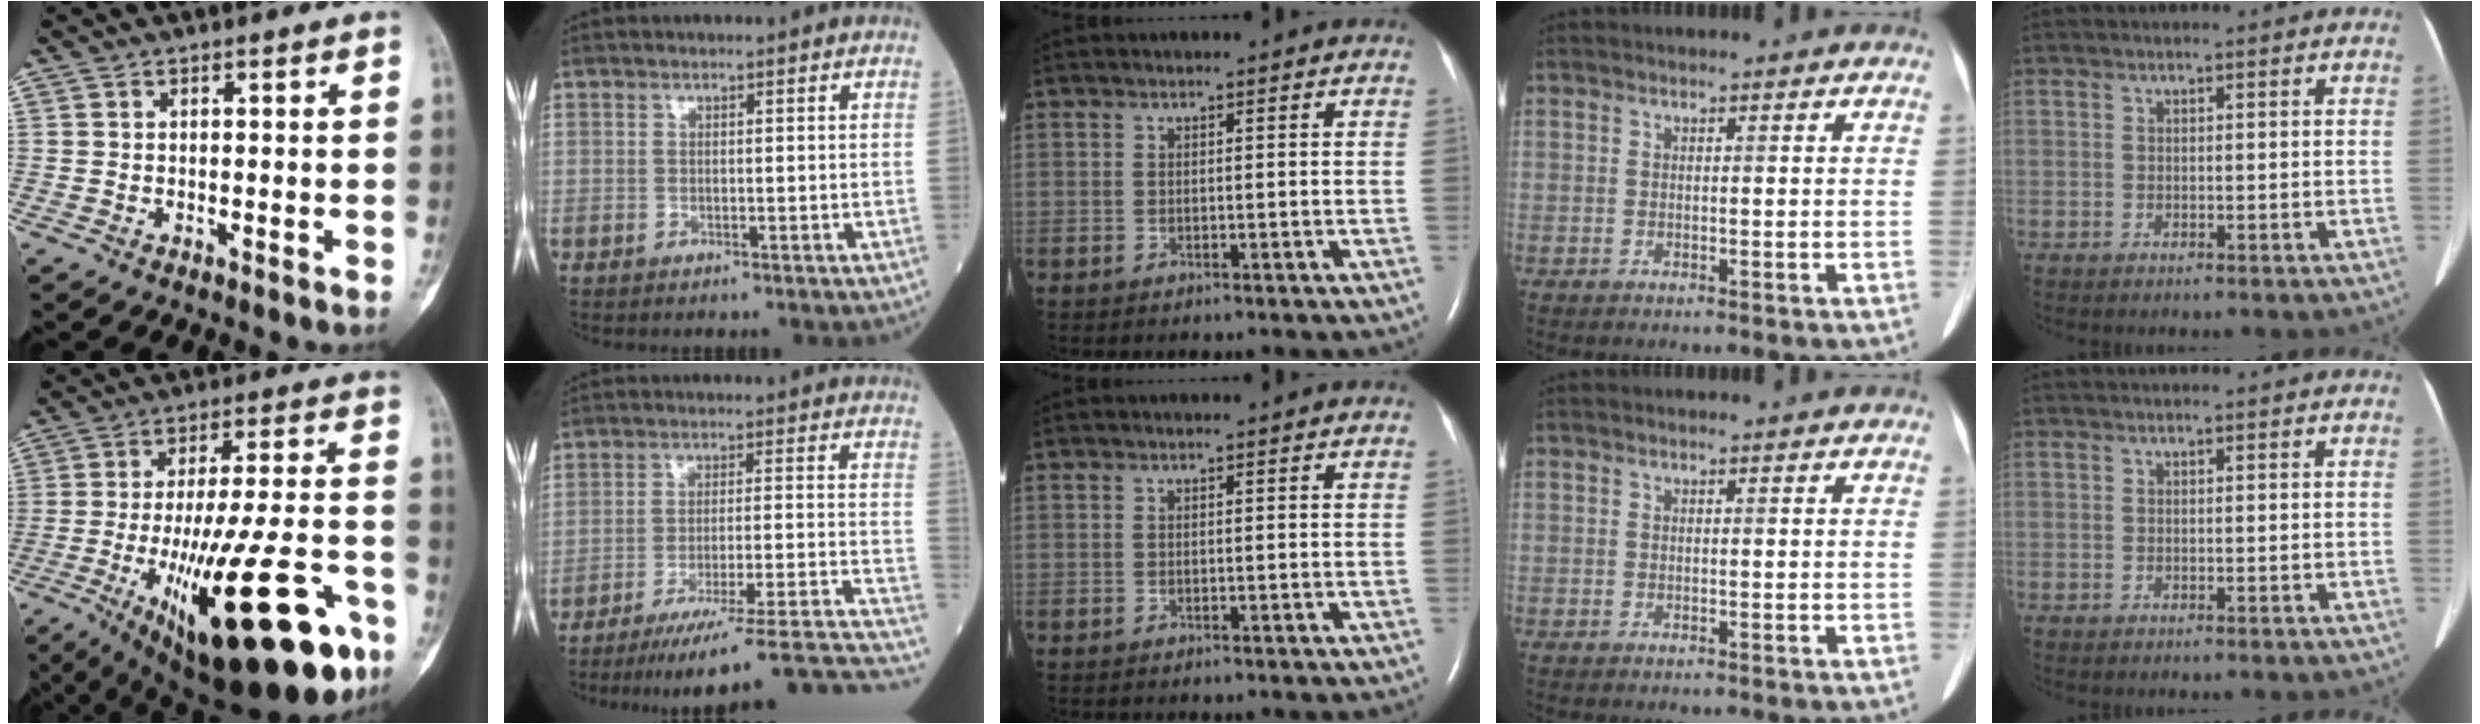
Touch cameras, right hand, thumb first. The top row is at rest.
{"thumb": {"total": 31.1, "force": [-13.4, 9.6, 26.3], "torque": [-0.364, 0.038, -0.189]}, "index": {"total": 26.0, "force": [-23.9, -1.8, 9.9], "torque": [-0.061, -0.019, -0.323]}}